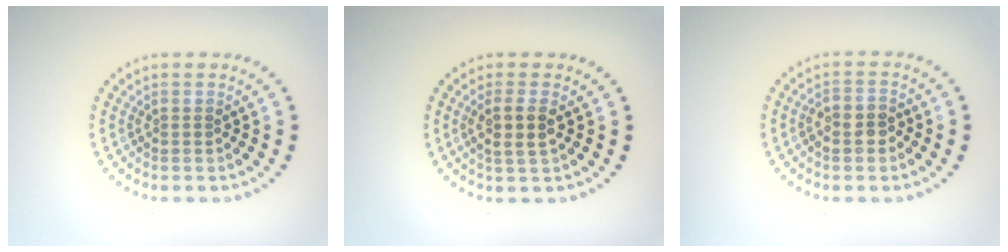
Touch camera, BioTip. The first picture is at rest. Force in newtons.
{"total": 2.4, "press": 2.1, "slide": 1.0}
{"total": 2.3, "press": 2.1, "slide": 0.8}